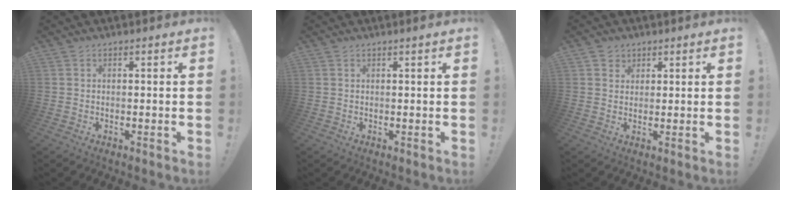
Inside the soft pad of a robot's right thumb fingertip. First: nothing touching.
{"total": 0.8, "force": [0.4, -0.2, 0.6], "torque": [-0.013, 0.001, 0.006]}
{"total": 2.8, "force": [1.6, 2.3, 0.1], "torque": [-0.004, -0.006, 0.029]}